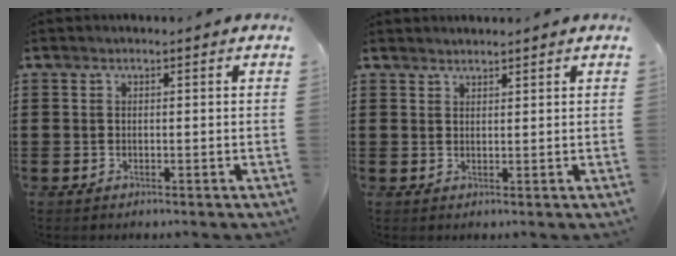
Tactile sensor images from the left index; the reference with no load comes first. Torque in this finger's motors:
{"motor_torque": [1.05, 1.08, -0.09, 0.02]}